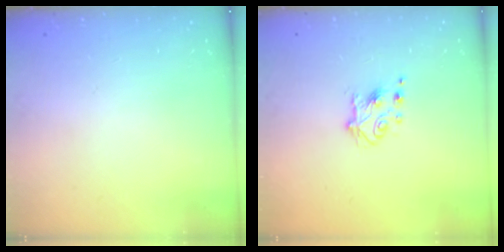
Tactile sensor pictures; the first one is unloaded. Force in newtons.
{"total": 5.3, "press": 5.2, "slide": 0.8}